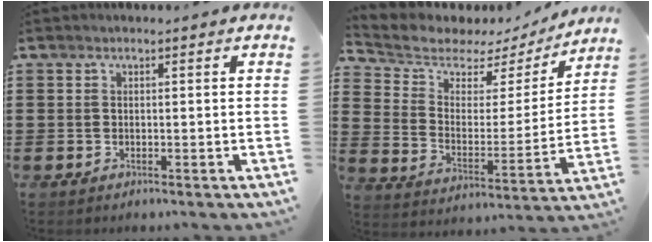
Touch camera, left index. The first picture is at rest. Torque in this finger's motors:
{"motor_torque": [2.14, 0.00, 0.32, 0.03]}